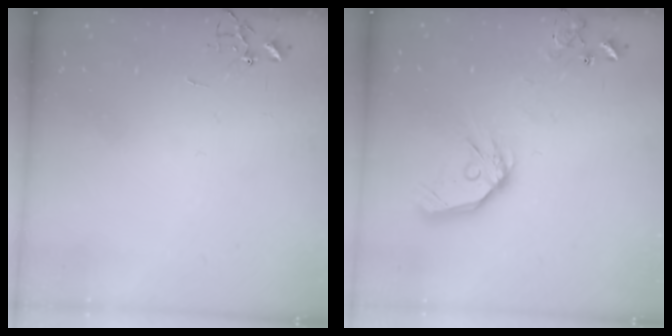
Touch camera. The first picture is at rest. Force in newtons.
{"total": 15.3, "press": 15.1, "slide": 2.1}